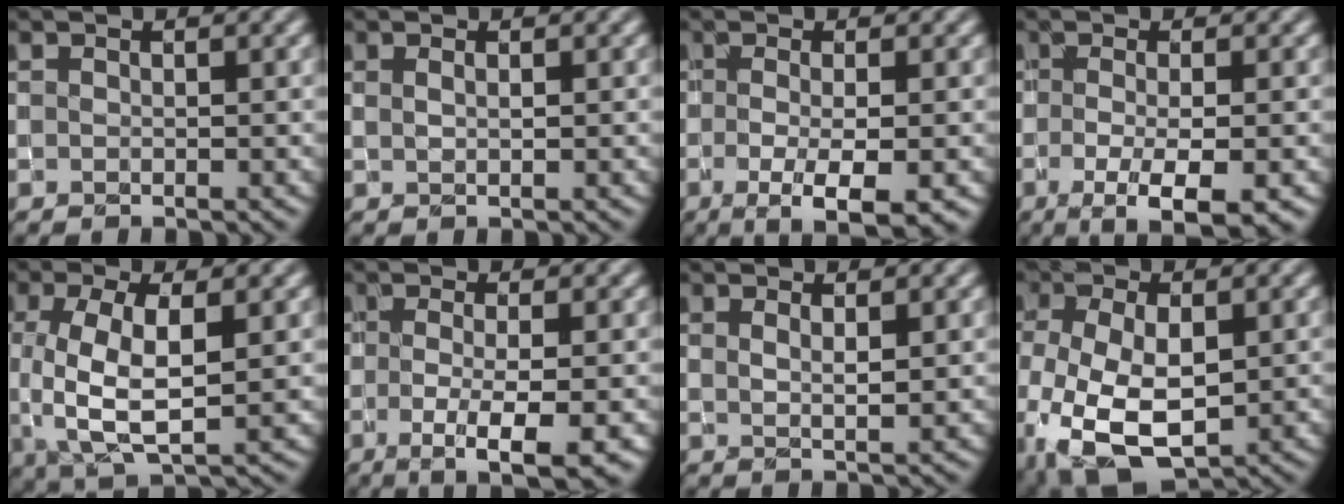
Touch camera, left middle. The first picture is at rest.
{"total": 0.7, "force": [0.4, 0.3, 0.6], "torque": [-0.012, 0.001, 0.009]}
{"total": 5.1, "force": [-1.5, 1.2, 4.7], "torque": [-0.080, -0.013, -0.026]}
{"total": 5.6, "force": [-1.9, 1.4, 5.1], "torque": [-0.082, -0.011, -0.033]}
{"total": 7.0, "force": [0.3, 2.7, 6.5], "torque": [-0.134, 0.000, 0.007]}
{"total": 5.8, "force": [-1.7, 1.4, 5.4], "torque": [-0.083, -0.015, -0.030]}
{"total": 1.5, "force": [0.9, 0.4, 1.2], "torque": [-0.021, -0.001, 0.015]}
{"total": 9.4, "force": [-2.5, 5.2, 7.4], "torque": [-0.171, -0.027, -0.037]}